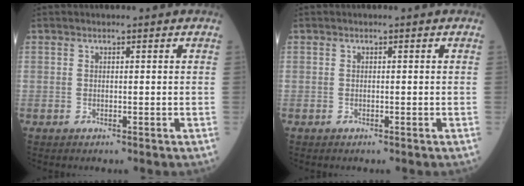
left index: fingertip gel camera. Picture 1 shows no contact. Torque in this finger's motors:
{"motor_torque": [0.03, 0.03, 0.00, 0.01]}